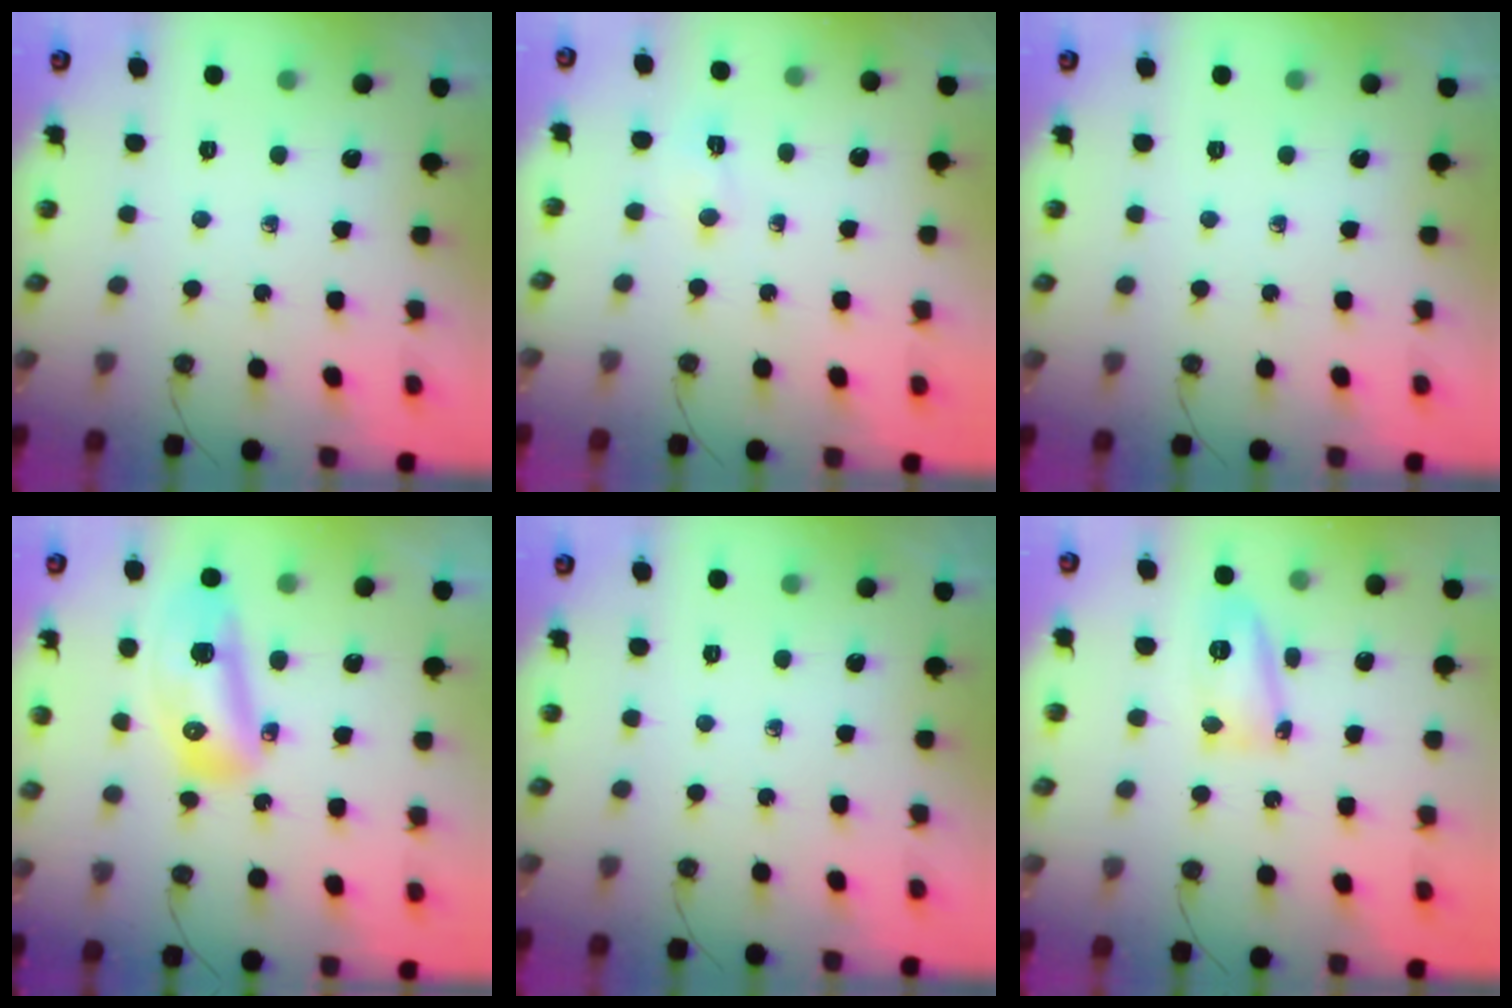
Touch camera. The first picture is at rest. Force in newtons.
{"total": 2.3, "press": 2.3, "slide": 0.5}
{"total": 0.0}
{"total": 14.6, "press": 14.5, "slide": 1.7}
{"total": 0.0}
{"total": 11.4, "press": 10.7, "slide": 4.0}